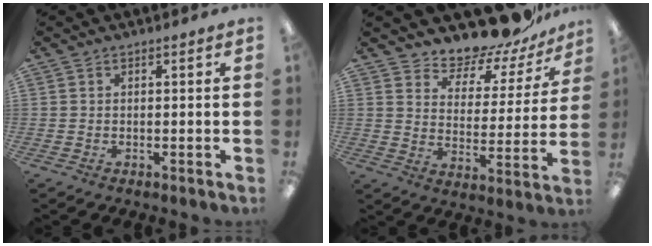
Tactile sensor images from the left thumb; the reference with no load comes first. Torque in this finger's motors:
{"motor_torque": [0.18, 0.03, -0.55, -0.17, 0.02]}